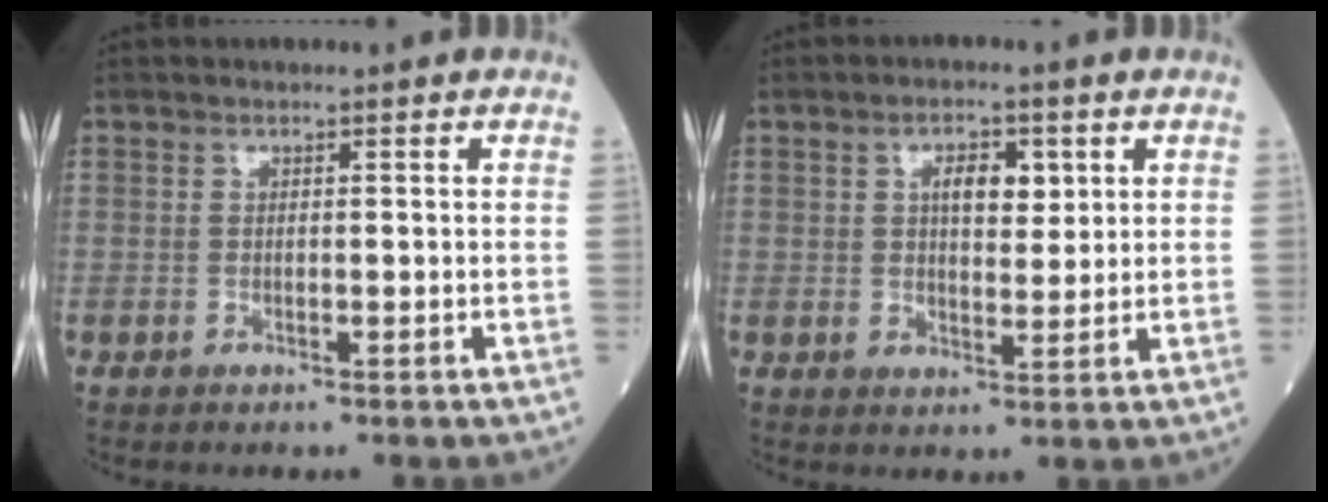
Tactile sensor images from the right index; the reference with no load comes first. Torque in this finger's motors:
{"motor_torque": [0.14, 0.02, 0.10, 0.07]}